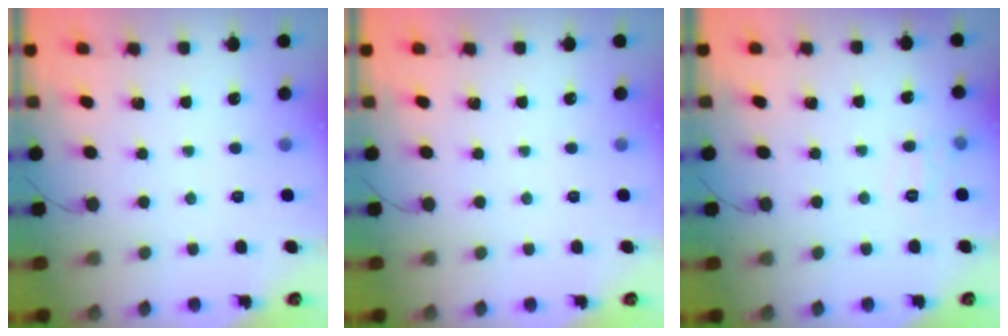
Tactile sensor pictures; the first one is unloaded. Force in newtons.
{"total": 0.0}
{"total": 6.0, "press": 5.8, "slide": 1.6}